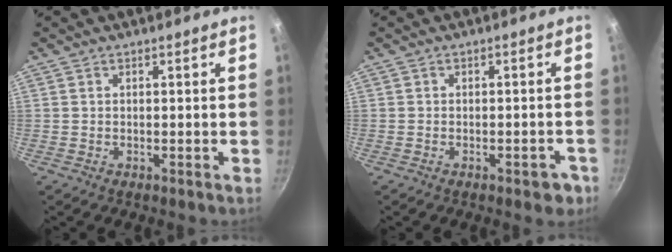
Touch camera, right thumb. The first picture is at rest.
{"total": 3.8, "force": [-2.0, 1.8, 2.7], "torque": [-0.016, 0.019, -0.017]}